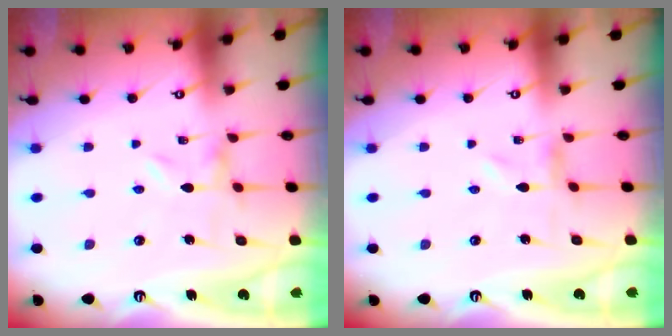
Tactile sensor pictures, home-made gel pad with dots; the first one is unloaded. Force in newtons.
{"total": 0.0}